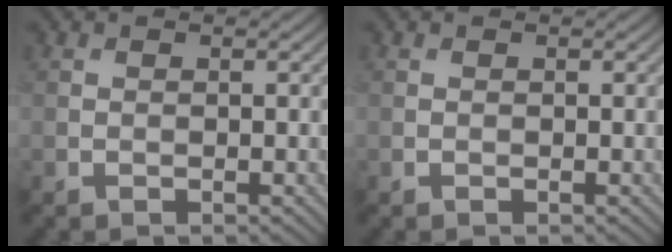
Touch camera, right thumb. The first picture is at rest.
{"total": 0.0}